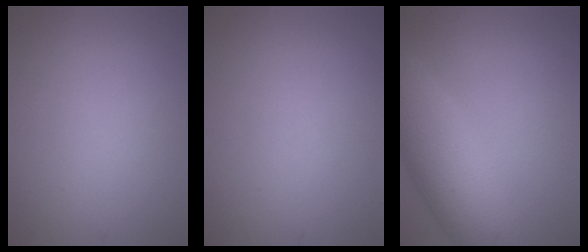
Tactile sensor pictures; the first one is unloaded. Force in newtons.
{"total": 0.0}
{"total": 7.4, "press": 7.4, "slide": 0.2}